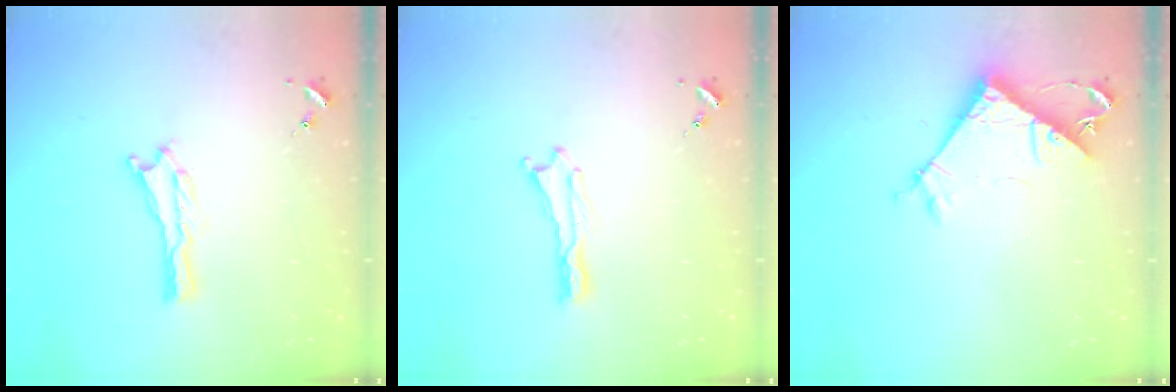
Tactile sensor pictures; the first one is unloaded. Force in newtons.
{"total": 0.0}
{"total": 7.7, "press": 7.7, "slide": 0.8}